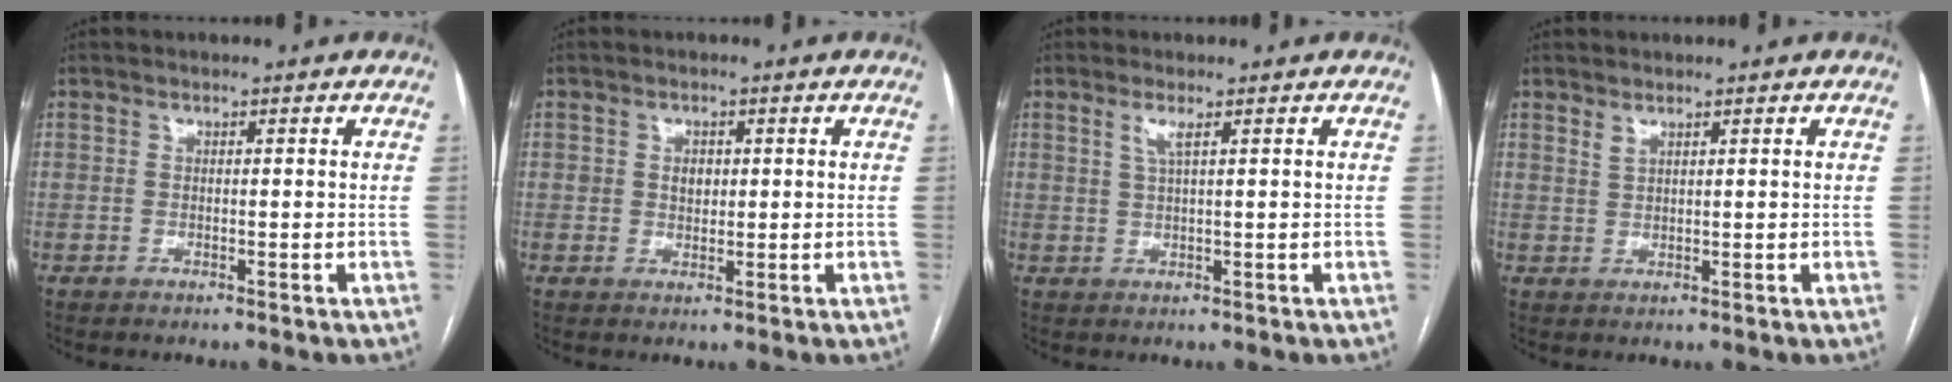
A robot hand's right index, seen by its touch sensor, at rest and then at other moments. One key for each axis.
{"total": 2.5, "fx": 0.5, "fy": 1.9, "fz": 1.7, "tx": -0.029, "ty": 0.005, "tz": 0.009}
{"total": 2.0, "fx": 1.0, "fy": 0.0, "fz": 1.8, "tx": -0.043, "ty": 0.000, "tz": 0.021}
{"total": 1.2, "fx": 1.0, "fy": 0.2, "fz": 0.5, "tx": -0.010, "ty": -0.001, "tz": 0.024}